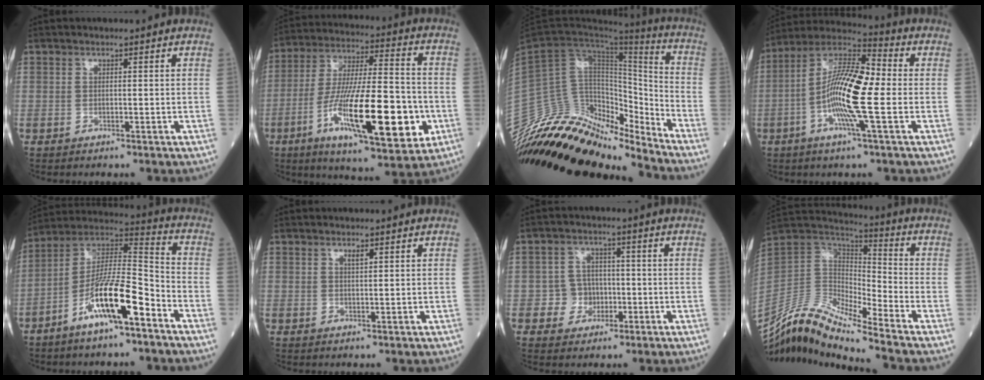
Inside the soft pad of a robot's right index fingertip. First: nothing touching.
{"total": 21.8, "force": [-6.8, 4.2, 20.3], "torque": [-0.353, -0.019, -0.108]}
{"total": 18.4, "force": [-17.7, 2.5, 4.6], "torque": [-0.079, 0.082, -0.303]}
{"total": 13.9, "force": [-2.1, 1.5, 13.7], "torque": [-0.261, 0.010, -0.051]}
{"total": 14.1, "force": [-7.3, 2.0, 11.9], "torque": [-0.222, 0.005, -0.133]}
{"total": 1.1, "force": [0.7, 0.2, 0.8], "torque": [-0.016, -0.002, 0.013]}
{"total": 4.4, "force": [-1.1, 4.2, 0.7], "torque": [-0.006, 0.012, -0.018]}
{"total": 13.3, "force": [-11.9, 0.5, 6.1], "torque": [-0.122, 0.036, -0.226]}